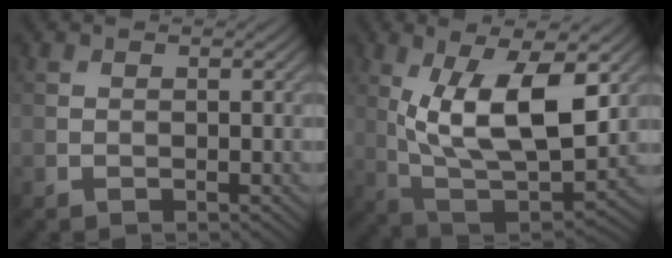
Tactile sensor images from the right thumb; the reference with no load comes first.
{"total": 14.3, "force": [3.6, 5.9, 12.5], "torque": [-0.229, -0.006, 0.066]}